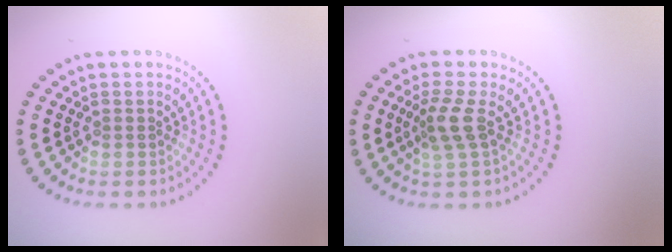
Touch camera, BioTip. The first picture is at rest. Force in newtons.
{"total": 2.5, "press": 1.8, "slide": 1.7}